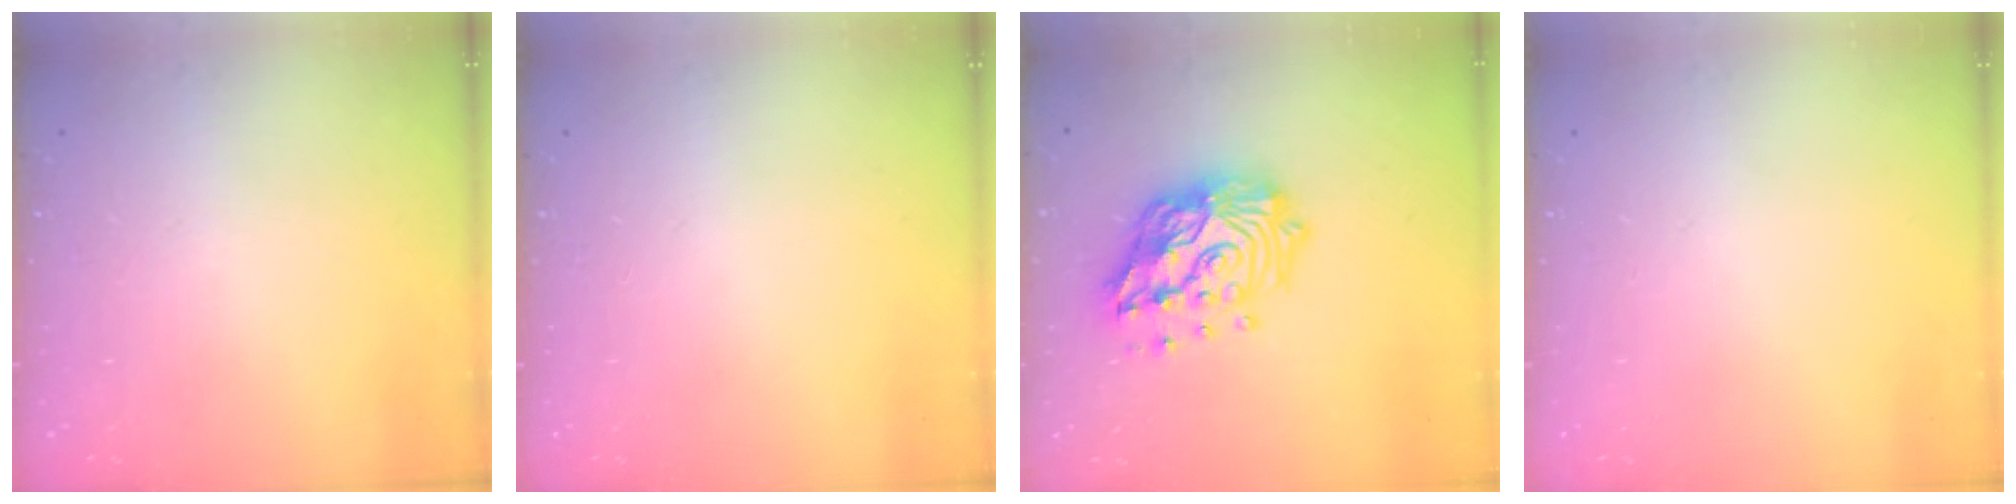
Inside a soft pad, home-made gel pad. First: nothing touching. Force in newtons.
{"total": 0.0}
{"total": 18.5, "press": 18.4, "slide": 2.2}
{"total": 0.0}